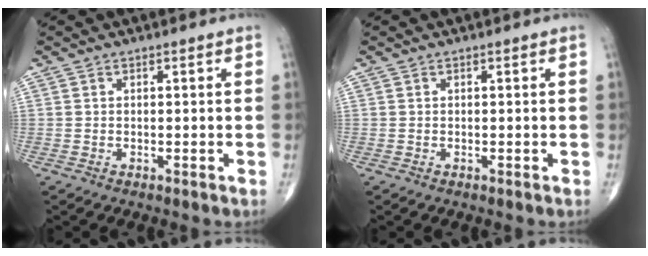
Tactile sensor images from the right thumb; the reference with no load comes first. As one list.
[{"total": 0.0}]